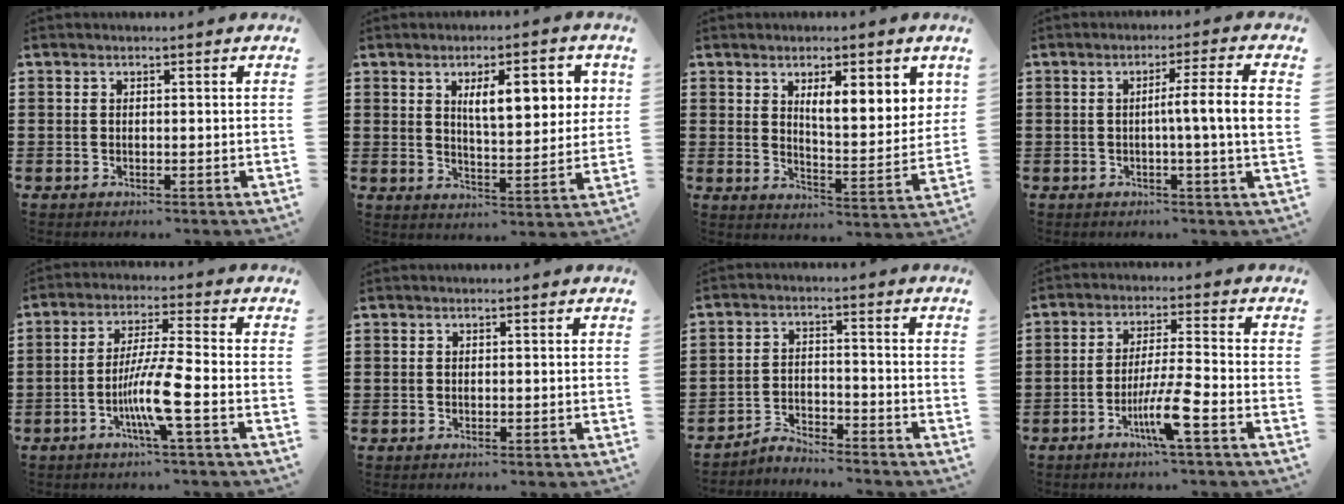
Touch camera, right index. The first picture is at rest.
{"total": 8.1, "force": [2.9, 2.8, 7.1], "torque": [-0.117, 0.001, 0.042]}
{"total": 5.7, "force": [3.2, 1.6, 4.4], "torque": [-0.069, -0.016, 0.049]}
{"total": 6.8, "force": [0.0, -0.4, 6.8], "torque": [-0.113, -0.008, -0.009]}
{"total": 8.0, "force": [-3.0, 0.0, 7.4], "torque": [-0.143, -0.011, -0.059]}
{"total": 0.0}
{"total": 3.5, "force": [-3.5, 0.3, 0.0], "torque": [-0.009, 0.005, -0.074]}
{"total": 7.1, "force": [-3.6, 0.1, 6.2], "torque": [-0.121, -0.010, -0.068]}